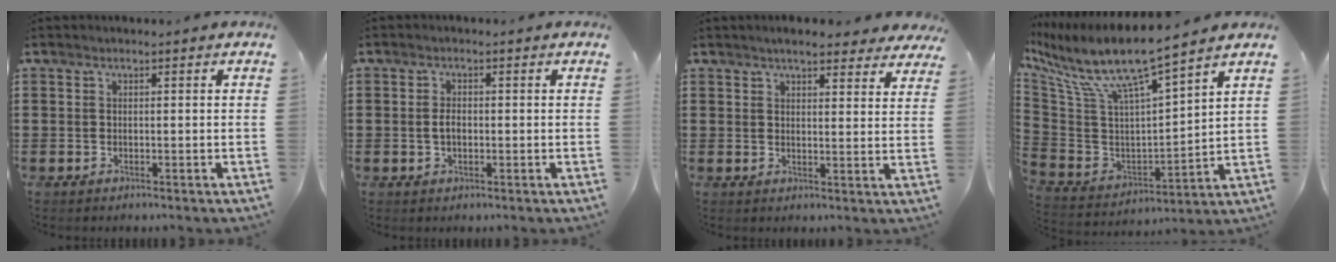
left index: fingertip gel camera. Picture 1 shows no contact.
{"total": 2.1, "force": [-0.3, 1.0, 1.8], "torque": [-0.037, 0.004, -0.008]}
{"total": 4.3, "force": [3.9, 0.6, 1.8], "torque": [-0.039, -0.009, 0.069]}
{"total": 9.1, "force": [6.5, 1.0, 6.3], "torque": [-0.149, -0.057, 0.105]}